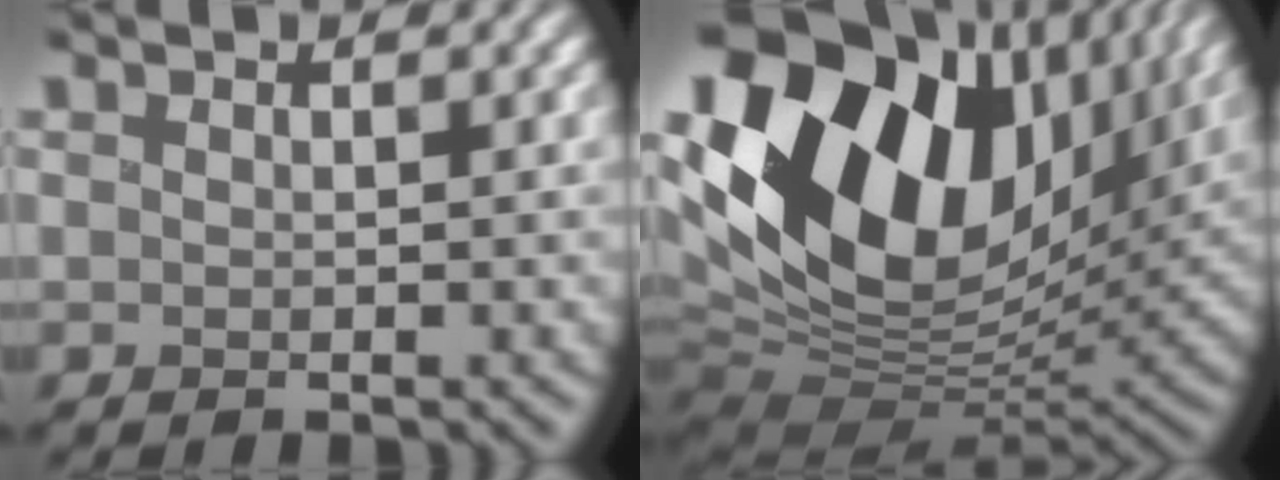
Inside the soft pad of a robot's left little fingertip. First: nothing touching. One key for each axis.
{"total": 20.2, "fx": 7.1, "fy": 12.6, "fz": 14.1, "tx": -0.305, "ty": 0.026, "tz": 0.119}